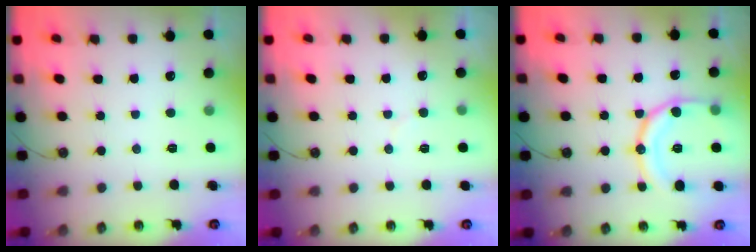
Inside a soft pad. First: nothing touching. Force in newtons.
{"total": 3.5, "press": 3.5, "slide": 0.3}
{"total": 15.6, "press": 15.5, "slide": 1.6}